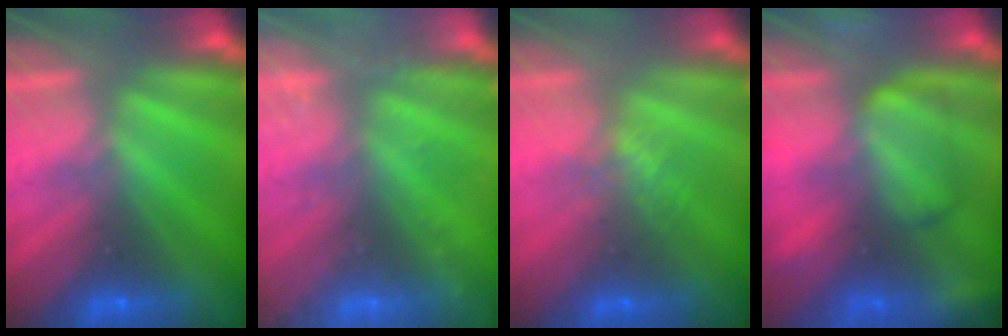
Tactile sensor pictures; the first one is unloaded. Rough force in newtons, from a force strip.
{"total": 2.7}
{"total": 2.1}
{"total": 6.9}